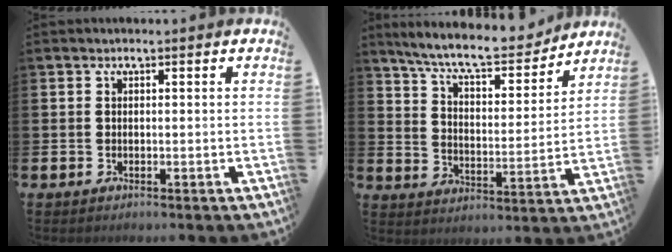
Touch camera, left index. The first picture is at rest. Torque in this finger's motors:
{"motor_torque": [1.15, -0.99, 0.86, 0.21]}